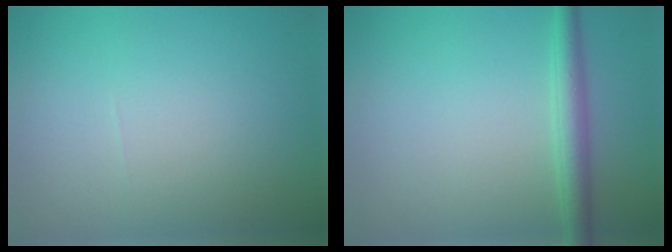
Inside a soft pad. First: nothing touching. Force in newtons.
{"total": 2.7, "press": 2.7, "slide": 0.1}